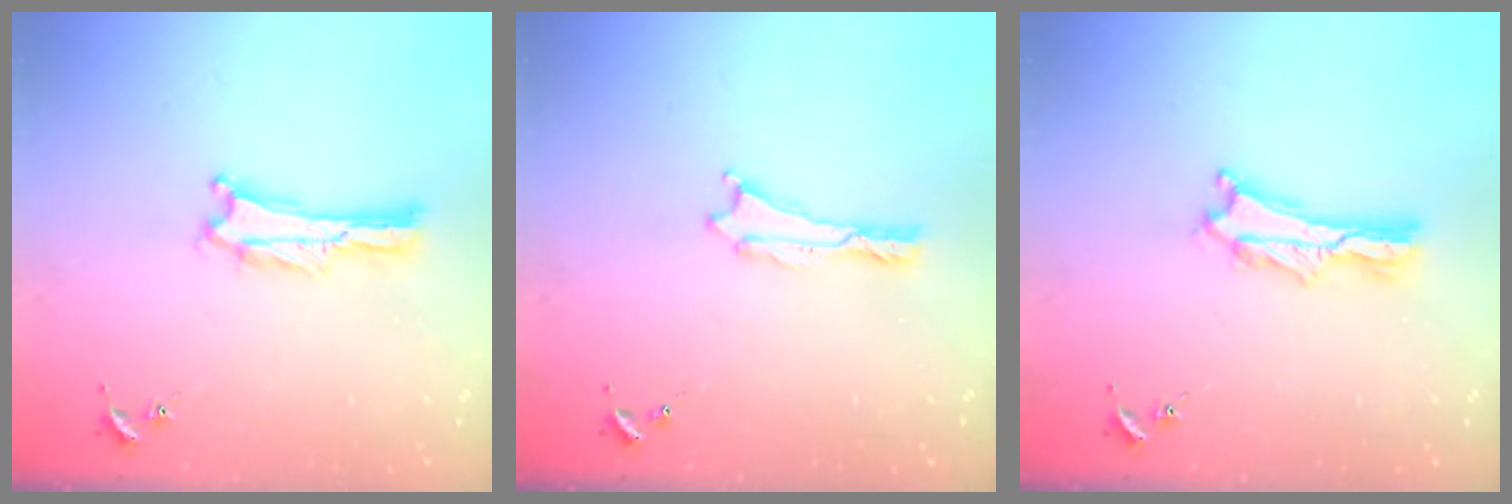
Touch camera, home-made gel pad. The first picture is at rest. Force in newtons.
{"total": 0.0}
{"total": 2.1, "press": 2.1, "slide": 0.3}